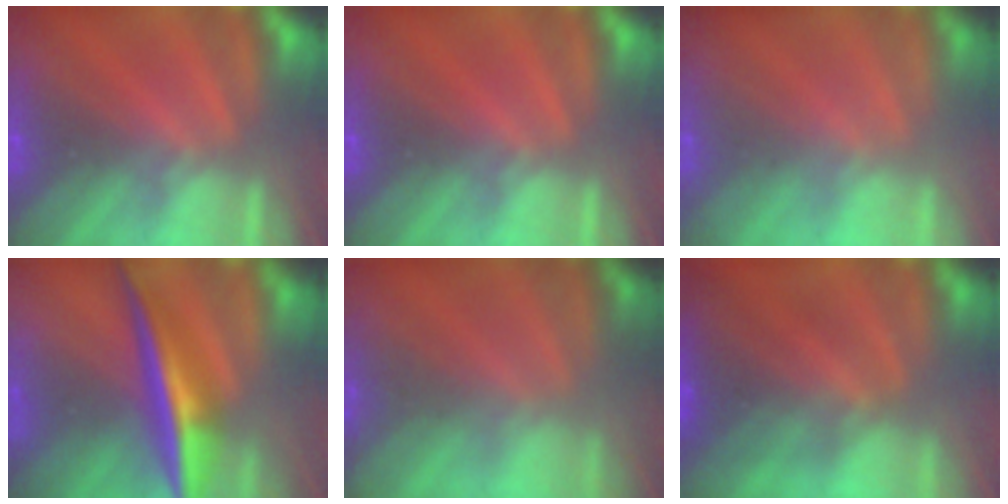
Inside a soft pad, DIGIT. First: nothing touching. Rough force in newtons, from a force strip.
{"total": 0.0}
{"total": 1.3}
{"total": 7.1}
{"total": 11.8}
{"total": 7.2}